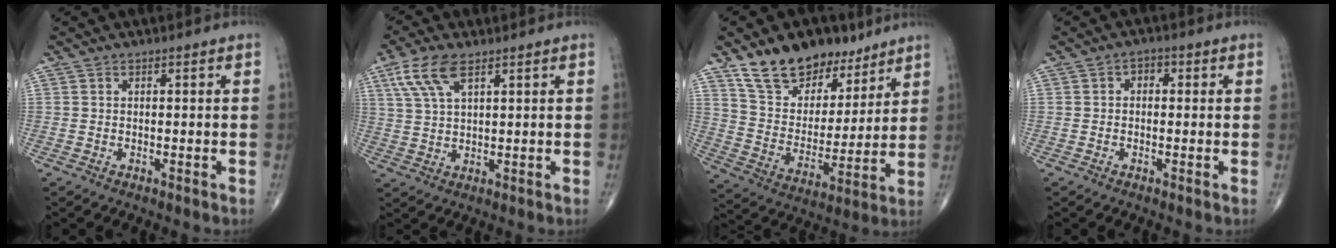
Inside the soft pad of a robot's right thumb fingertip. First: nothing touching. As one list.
[{"total": 7.6, "force": [4.0, 3.0, 5.7], "torque": [-0.123, -0.002, 0.083]}, {"total": 17.2, "force": [12.1, 9.8, 7.3], "torque": [-0.075, -0.062, 0.219]}, {"total": 2.1, "force": [0.3, 1.5, 1.4], "torque": [-0.004, 0.008, -0.005]}]